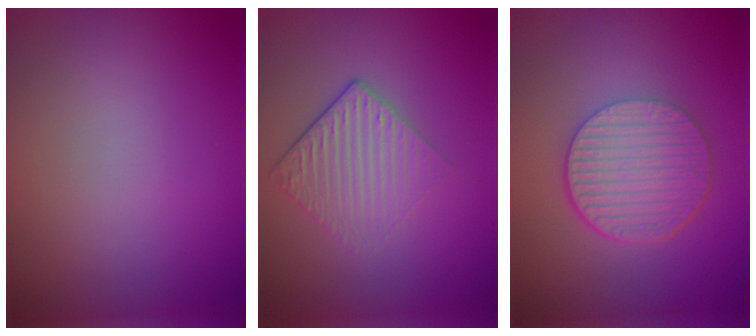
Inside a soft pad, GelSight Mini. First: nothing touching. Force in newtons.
{"total": 3.4, "press": 2.6, "slide": 2.3}
{"total": 6.4, "press": 4.3, "slide": 4.7}